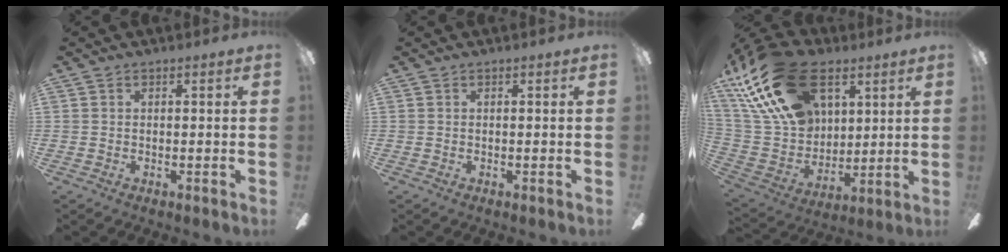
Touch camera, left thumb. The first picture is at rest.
{"total": 0.0}
{"total": 26.3, "force": [14.1, 15.7, 15.7], "torque": [-0.321, -0.054, 0.252]}